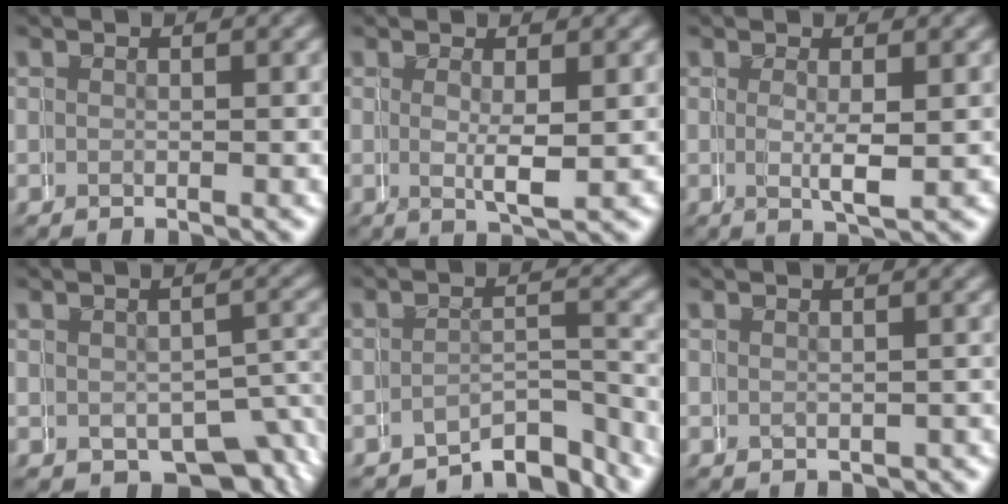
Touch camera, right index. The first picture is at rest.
{"total": 1.6, "force": [1.0, -0.2, 1.2], "torque": [-0.014, -0.002, 0.020]}
{"total": 1.4, "force": [0.9, -0.3, 1.0], "torque": [-0.008, -0.001, 0.017]}
{"total": 4.5, "force": [-1.5, 3.4, 2.7], "torque": [-0.024, -0.003, -0.026]}
{"total": 4.8, "force": [-4.6, 1.0, 0.3], "torque": [0.006, -0.013, -0.069]}
{"total": 1.1, "force": [-0.8, 0.6, -0.3], "torque": [0.003, -0.002, -0.012]}